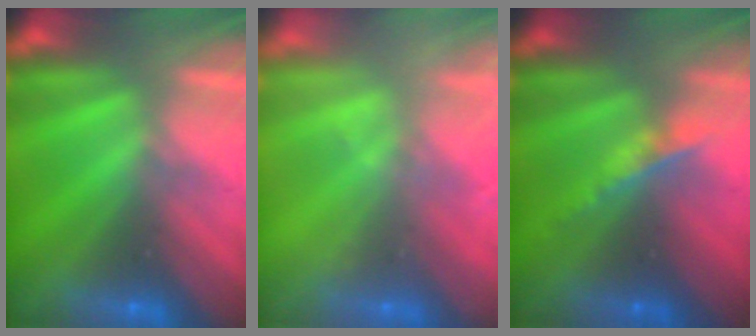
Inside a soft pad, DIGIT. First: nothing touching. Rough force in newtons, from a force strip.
{"total": 2.2}
{"total": 2.0}